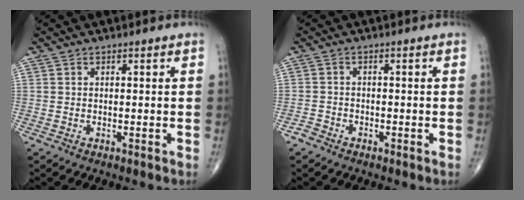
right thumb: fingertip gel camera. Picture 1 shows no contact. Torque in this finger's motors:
{"motor_torque": [3.11, 1.89, -0.16, -0.53, 0.02]}